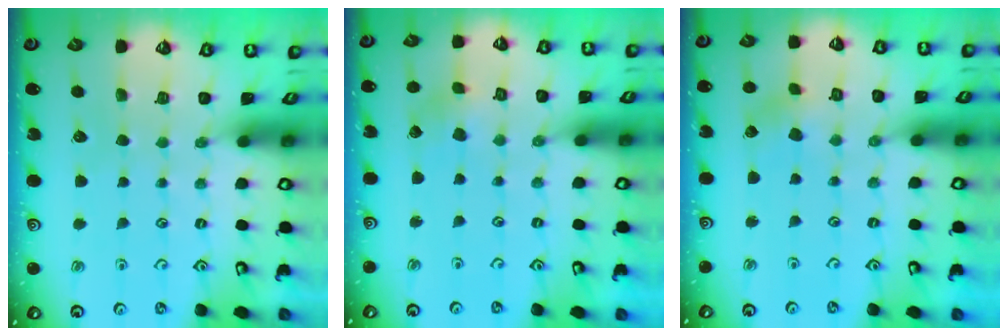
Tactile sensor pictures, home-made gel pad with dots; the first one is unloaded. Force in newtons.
{"total": 2.5, "press": 2.5, "slide": 0.2}
{"total": 2.7, "press": 2.6, "slide": 0.6}